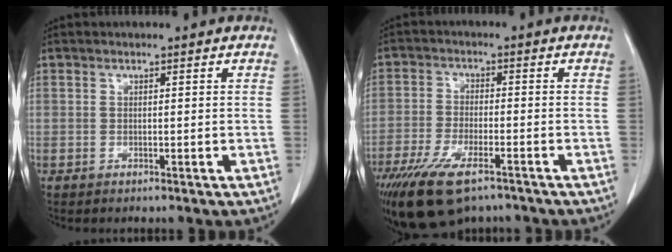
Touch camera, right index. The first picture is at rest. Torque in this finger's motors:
{"motor_torque": [1.37, -0.77, 0.63, 0.15]}